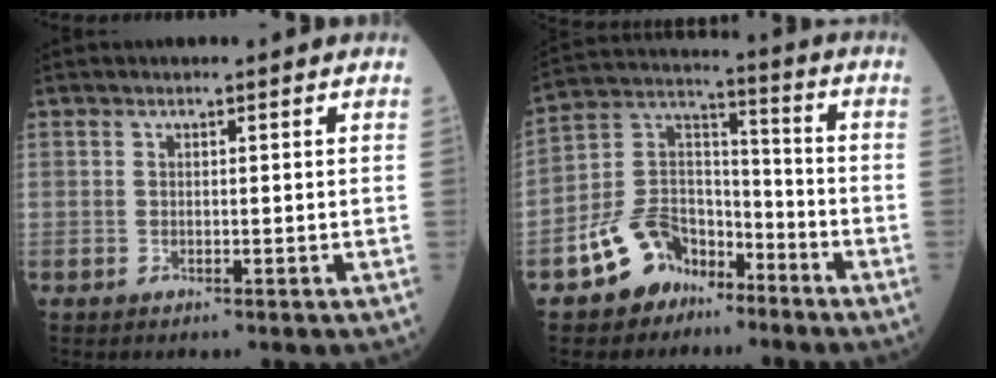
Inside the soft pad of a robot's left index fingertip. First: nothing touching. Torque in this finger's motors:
{"motor_torque": [0.99, 1.15, 0.28, 0.08]}